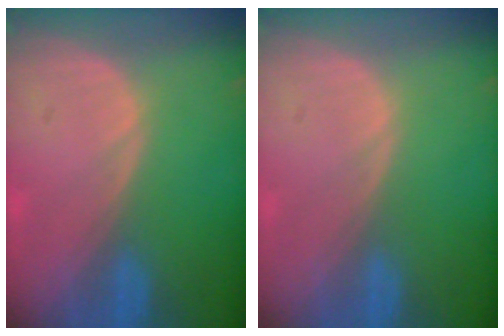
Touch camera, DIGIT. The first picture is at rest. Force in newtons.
{"total": 0.0}